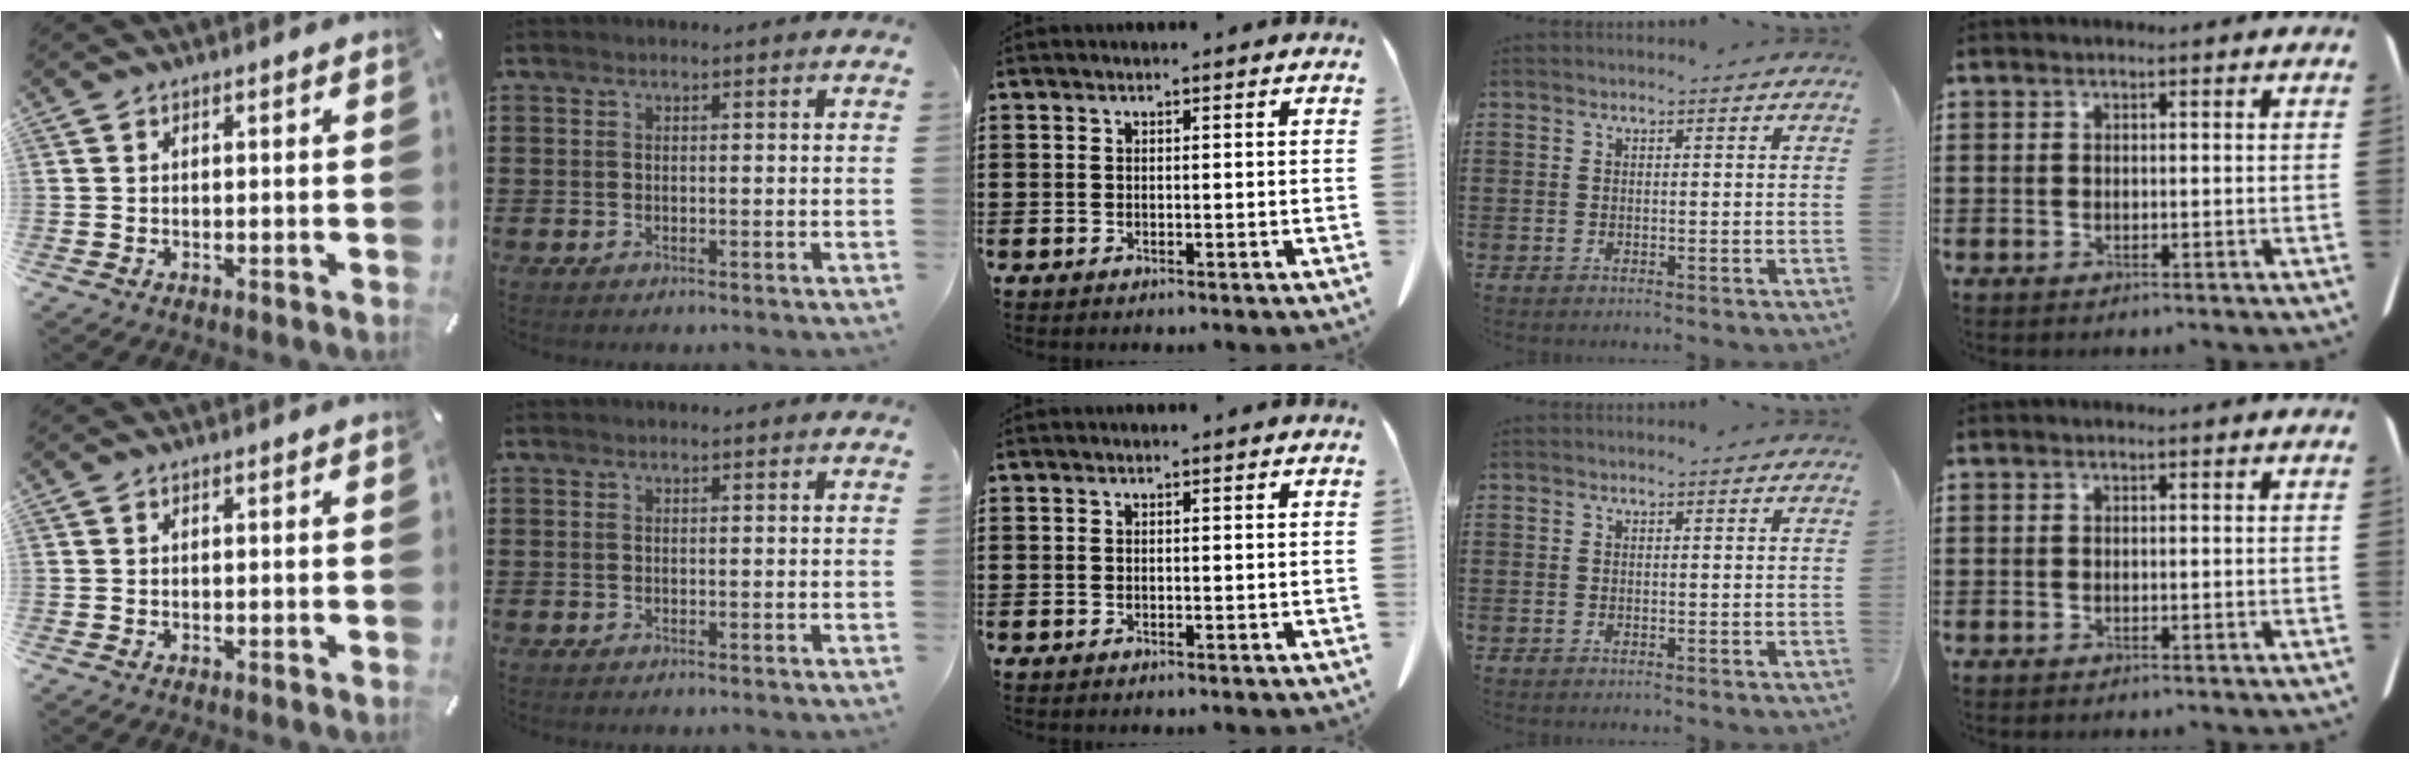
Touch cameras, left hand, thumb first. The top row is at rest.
{}